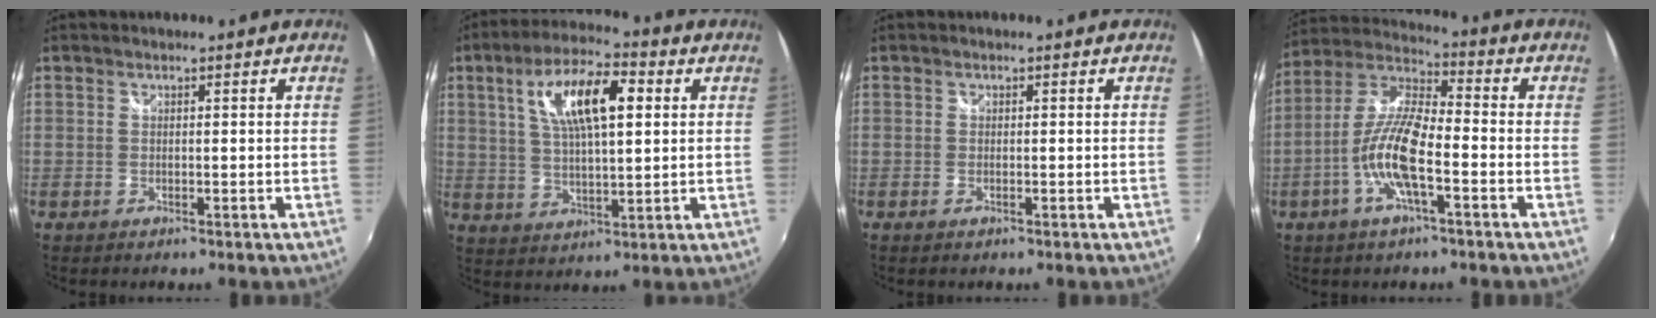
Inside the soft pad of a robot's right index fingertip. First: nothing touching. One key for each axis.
{"total": 13.1, "fx": 4.1, "fy": 4.6, "fz": 11.6, "tx": -0.211, "ty": 0.019, "tz": 0.072}
{"total": 0.5, "fx": -0.4, "fy": 0.3, "fz": 0.3, "tx": -0.005, "ty": -0.003, "tz": -0.008}
{"total": 11.9, "fx": -4.2, "fy": 2.9, "fz": 10.8, "tx": -0.226, "ty": 0.001, "tz": -0.083}